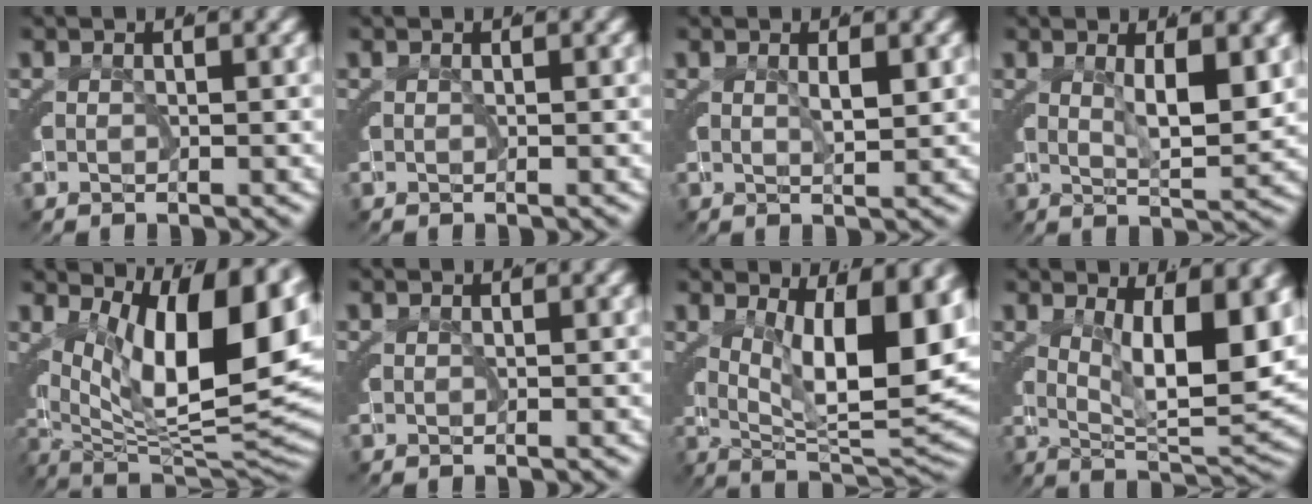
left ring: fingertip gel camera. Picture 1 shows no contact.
{"total": 0.0}
{"total": 1.6, "force": [0.8, -0.4, 1.3], "torque": [-0.020, -0.011, 0.021]}
{"total": 3.5, "force": [1.5, -0.2, 3.2], "torque": [-0.044, -0.015, 0.033]}
{"total": 16.1, "force": [2.9, 7.4, 13.9], "torque": [-0.178, -0.003, 0.056]}
{"total": 0.0}
{"total": 11.1, "force": [2.6, 3.9, 10.1], "torque": [-0.130, -0.008, 0.051]}
{"total": 8.8, "force": [2.4, 2.5, 8.1], "torque": [-0.113, -0.011, 0.049]}